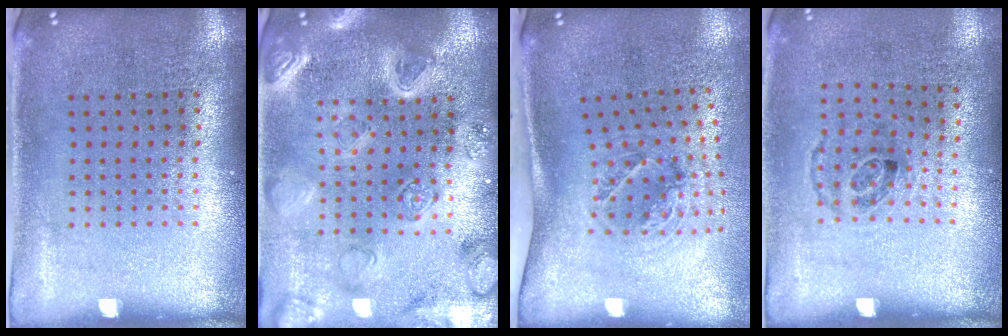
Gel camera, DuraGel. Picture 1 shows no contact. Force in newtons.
{"total": 3.8, "press": 3.4, "slide": 1.6}
{"total": 1.4, "press": 1.2, "slide": 0.8}
{"total": 1.0, "press": 0.7, "slide": 0.7}